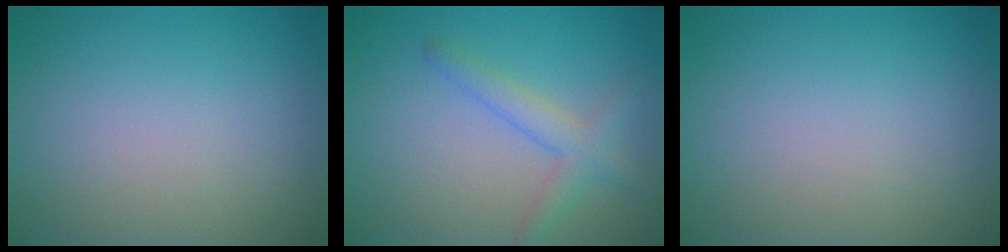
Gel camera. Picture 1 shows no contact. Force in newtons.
{"total": 2.7, "press": 2.7, "slide": 0.1}
{"total": 0.0}